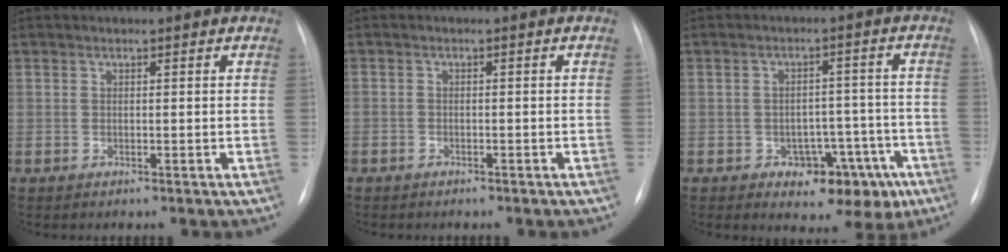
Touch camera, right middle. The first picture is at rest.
{"total": 1.7, "force": [-1.2, 1.0, 0.4], "torque": [-0.012, 0.003, -0.014]}
{"total": 9.7, "force": [-5.0, 5.7, 6.1], "torque": [-0.055, 0.031, -0.054]}